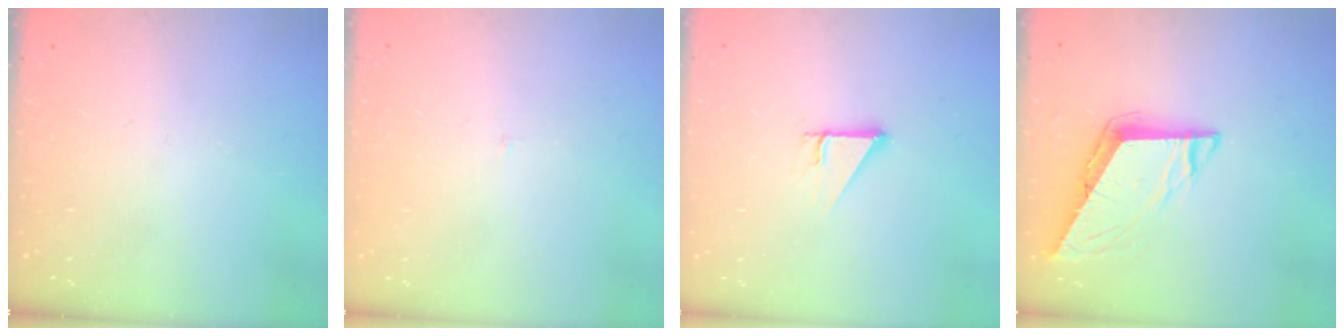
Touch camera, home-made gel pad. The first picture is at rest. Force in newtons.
{"total": 2.0, "press": 2.0, "slide": 0.1}
{"total": 2.5, "press": 2.5, "slide": 0.1}
{"total": 8.0, "press": 8.0, "slide": 0.8}